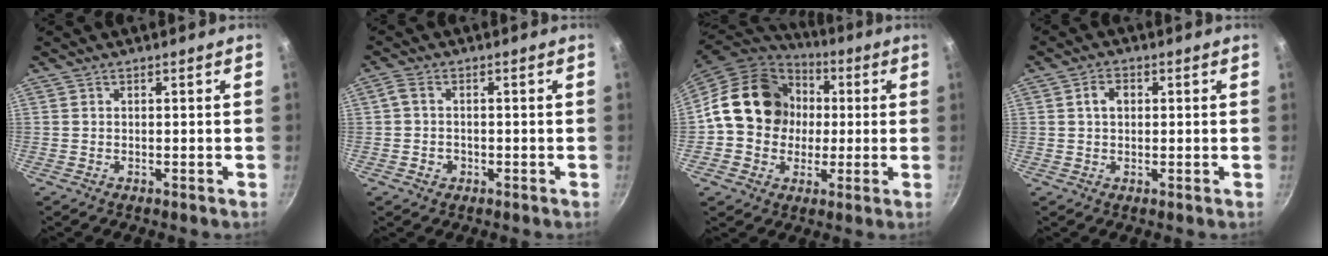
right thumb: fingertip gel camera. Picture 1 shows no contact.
{"total": 3.3, "force": [-0.9, 2.6, 1.9], "torque": [-0.038, 0.009, -0.021]}
{"total": 18.2, "force": [1.5, 15.3, 9.7], "torque": [-0.132, 0.033, 0.018]}
{"total": 3.2, "force": [0.6, 2.4, 2.1], "torque": [-0.023, 0.006, 0.008]}